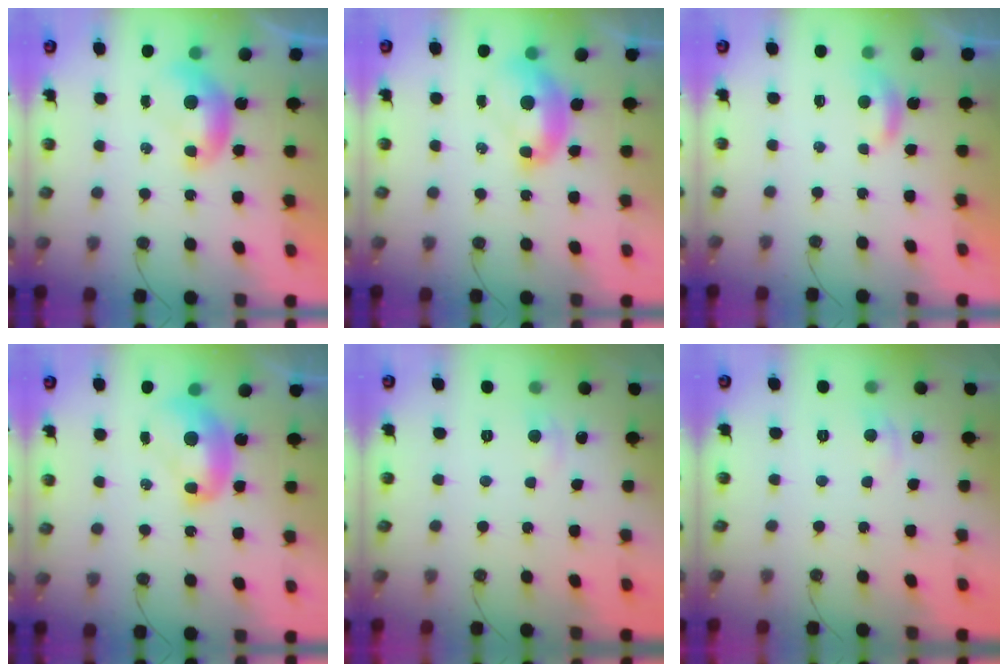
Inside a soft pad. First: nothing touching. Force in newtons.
{"total": 2.1, "press": 2.0, "slide": 0.7}
{"total": 1.7, "press": 1.6, "slide": 0.5}
{"total": 2.6, "press": 2.6, "slide": 0.3}
{"total": 1.3, "press": 1.1, "slide": 0.6}
{"total": 1.0, "press": 0.6, "slide": 0.8}